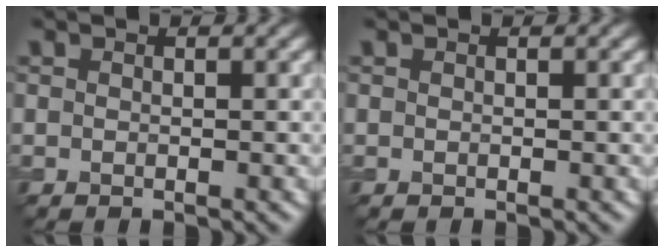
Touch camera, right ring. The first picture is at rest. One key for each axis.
{"total": 0.0}